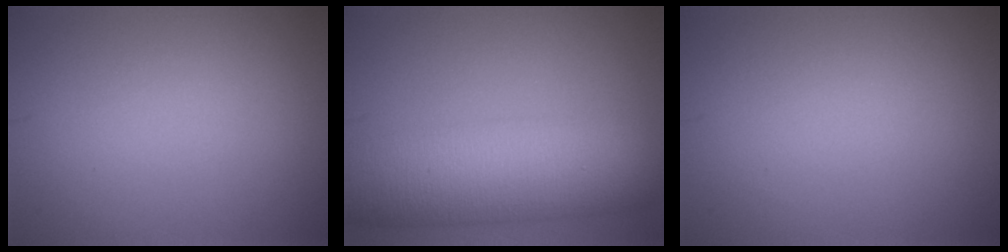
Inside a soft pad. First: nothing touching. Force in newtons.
{"total": 10.9, "press": 10.9, "slide": 0.2}
{"total": 0.0}